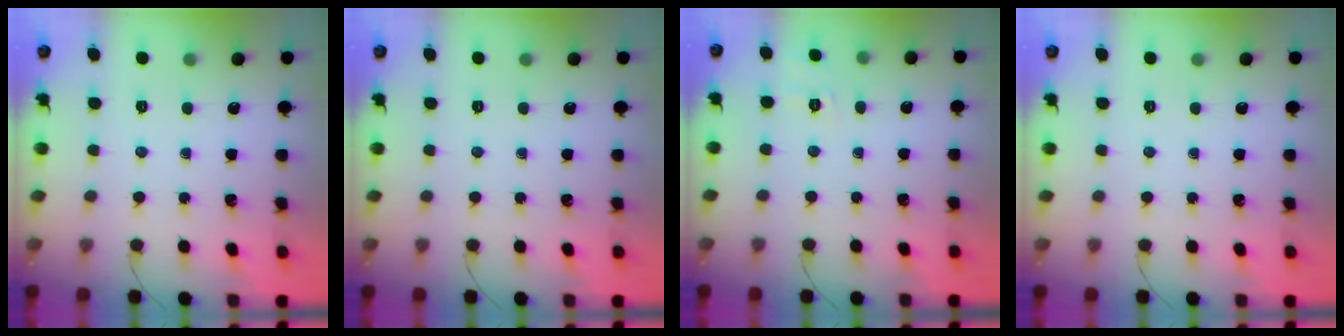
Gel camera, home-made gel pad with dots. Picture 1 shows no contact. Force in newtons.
{"total": 0.0}
{"total": 2.7, "press": 2.0, "slide": 1.8}
{"total": 0.0}